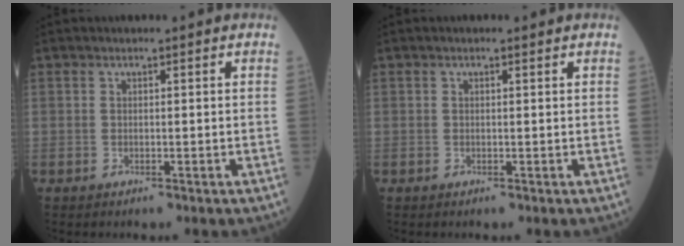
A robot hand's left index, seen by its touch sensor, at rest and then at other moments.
{"total": 0.0}